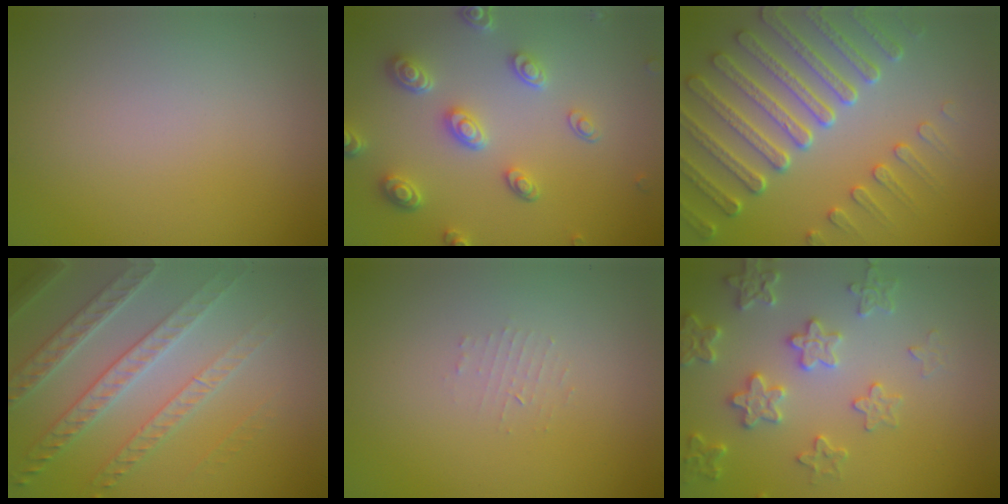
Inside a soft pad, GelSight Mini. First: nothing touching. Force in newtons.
{"total": 4.6, "press": 3.7, "slide": 2.7}
{"total": 7.2, "press": 5.6, "slide": 4.6}
{"total": 6.1, "press": 4.6, "slide": 4.0}
{"total": 0.9, "press": 0.9, "slide": 0.2}
{"total": 4.0, "press": 3.8, "slide": 1.2}